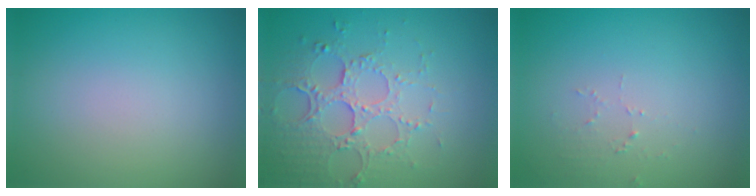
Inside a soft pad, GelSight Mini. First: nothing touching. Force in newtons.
{"total": 5.1, "press": 3.7, "slide": 3.6}
{"total": 1.1, "press": 1.1, "slide": 0.1}